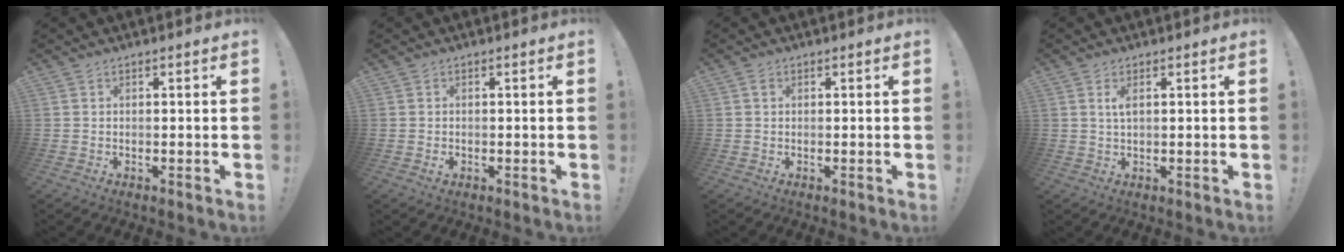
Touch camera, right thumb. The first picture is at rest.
{"total": 0.7, "force": [-0.1, 0.6, 0.1], "torque": [0.008, -0.002, -0.004]}
{"total": 0.8, "force": [0.1, 0.7, 0.3], "torque": [-0.001, 0.002, 0.000]}
{"total": 2.4, "force": [0.9, 0.7, 2.1], "torque": [-0.037, -0.001, 0.013]}